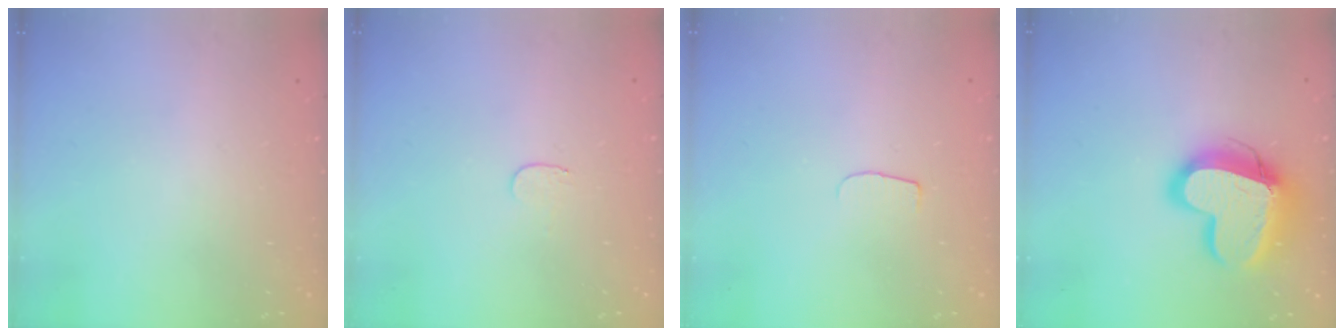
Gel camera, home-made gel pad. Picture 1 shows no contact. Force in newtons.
{"total": 3.4, "press": 3.4, "slide": 0.4}
{"total": 4.5, "press": 4.4, "slide": 0.5}
{"total": 16.8, "press": 16.7, "slide": 1.8}